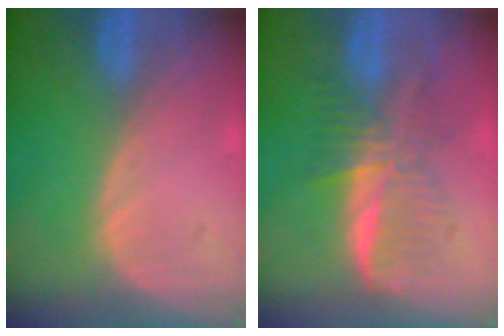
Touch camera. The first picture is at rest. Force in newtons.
{"total": 6.1, "press": 6.1, "slide": 0.1}